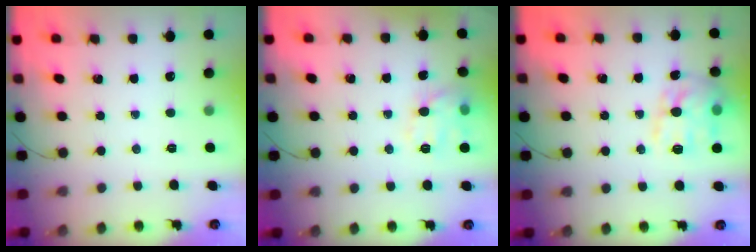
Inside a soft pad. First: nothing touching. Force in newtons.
{"total": 11.5, "press": 11.4, "slide": 0.5}
{"total": 14.6, "press": 14.6, "slide": 0.5}